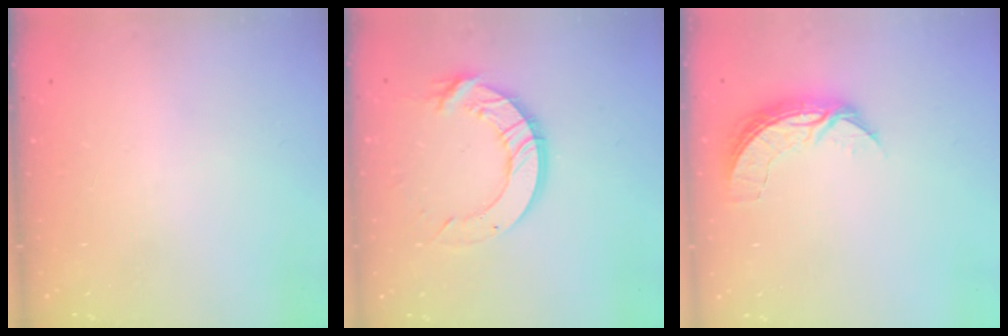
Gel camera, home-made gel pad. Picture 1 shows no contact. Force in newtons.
{"total": 11.6, "press": 11.6, "slide": 1.2}
{"total": 7.2, "press": 7.2, "slide": 0.6}